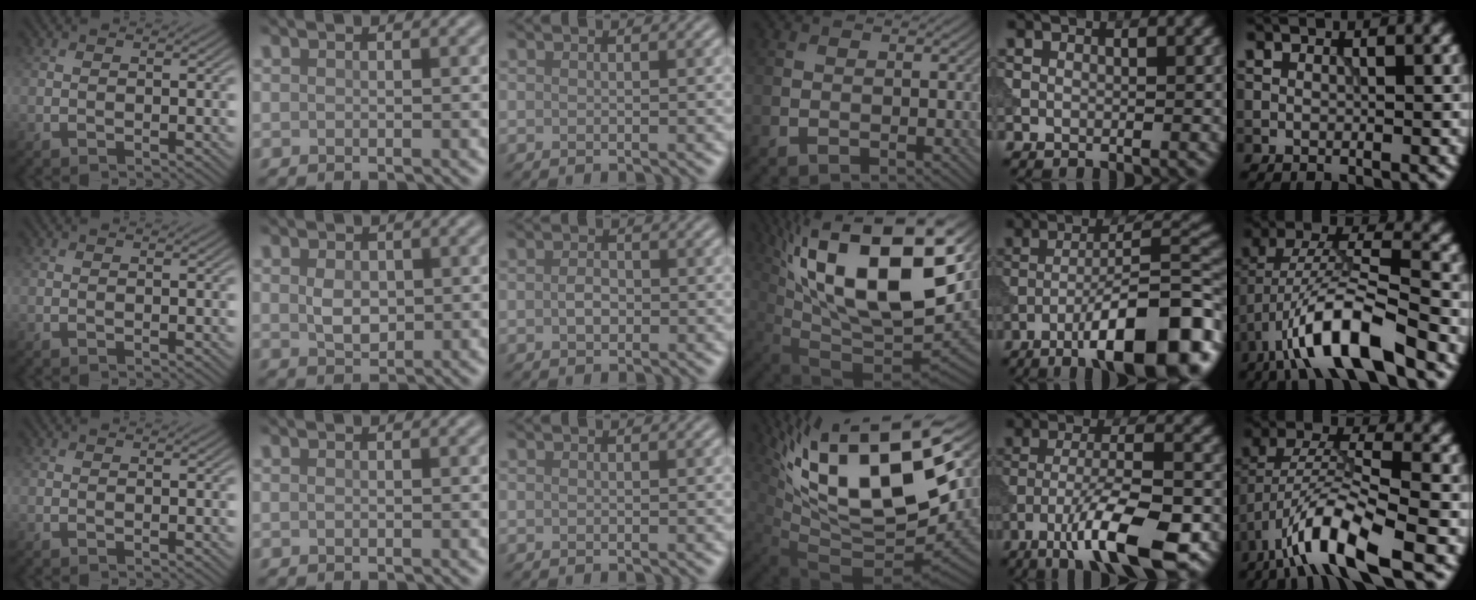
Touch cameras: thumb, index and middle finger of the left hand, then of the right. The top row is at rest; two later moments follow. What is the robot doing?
{"motion": "dispense", "object": "syringe"}